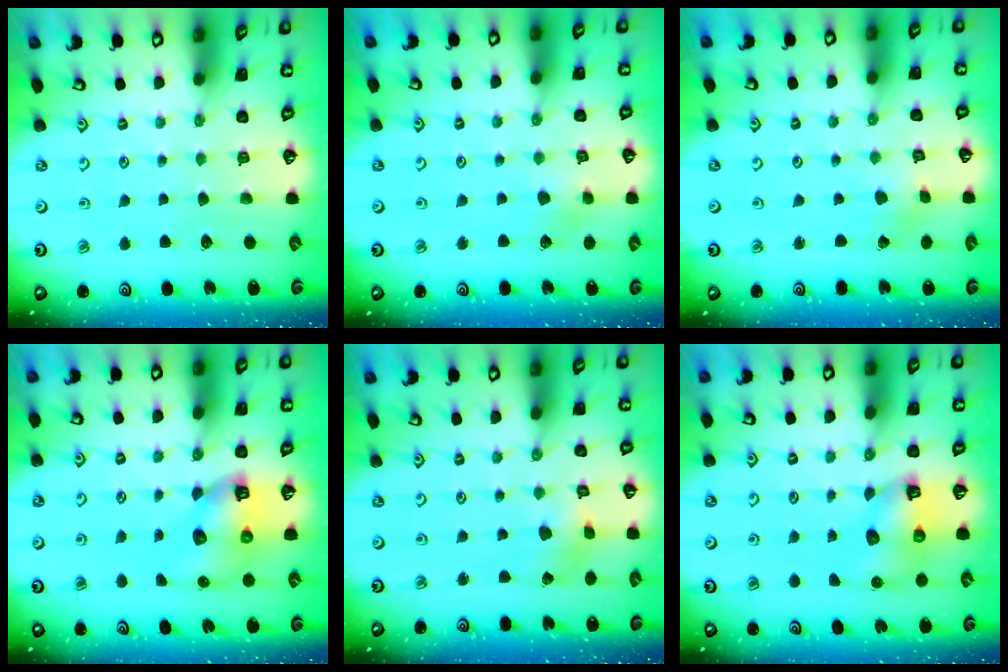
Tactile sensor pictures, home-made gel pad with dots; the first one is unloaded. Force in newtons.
{"total": 3.9, "press": 3.9, "slide": 0.5}
{"total": 0.9, "press": 0.9, "slide": 0.1}
{"total": 8.4, "press": 8.4, "slide": 0.9}
{"total": 2.8, "press": 2.7, "slide": 0.4}
{"total": 7.0, "press": 7.0, "slide": 0.9}